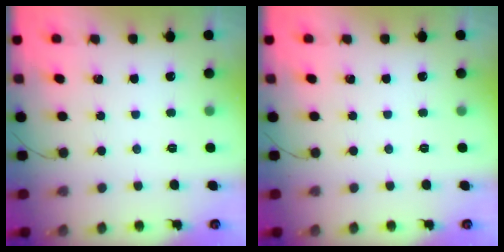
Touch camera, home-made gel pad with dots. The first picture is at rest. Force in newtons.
{"total": 0.0}